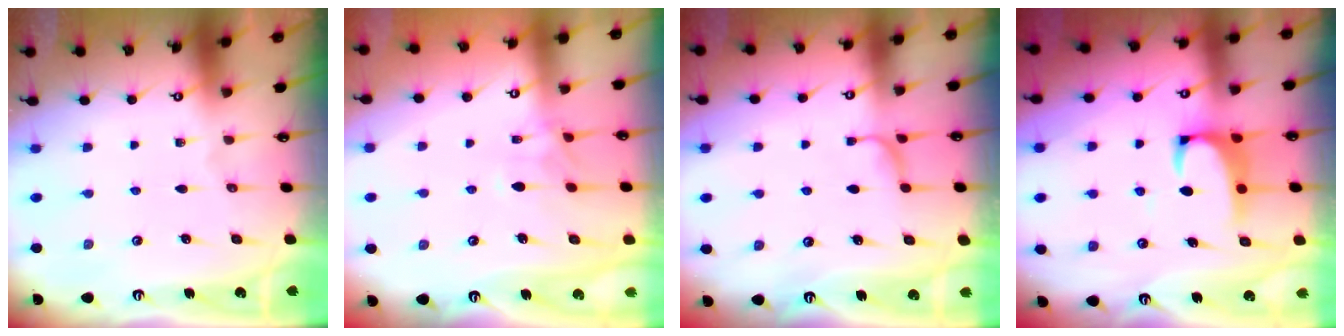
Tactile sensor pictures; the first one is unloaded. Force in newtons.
{"total": 1.1, "press": 0.4, "slide": 1.0}
{"total": 1.9, "press": 1.8, "slide": 0.6}
{"total": 2.1, "press": 1.9, "slide": 0.9}